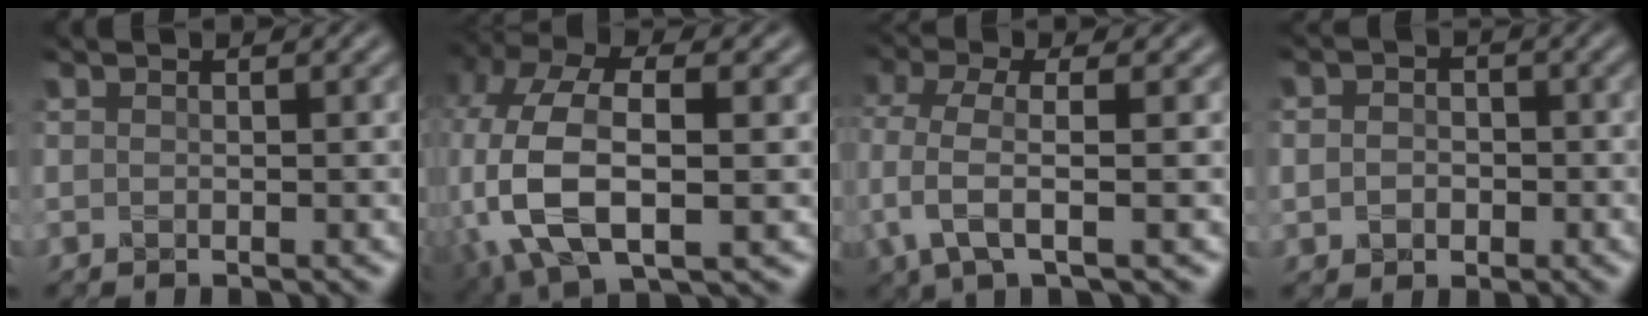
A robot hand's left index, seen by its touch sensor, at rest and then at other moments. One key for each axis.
{"total": 10.2, "fx": -0.9, "fy": 6.2, "fz": 8.1, "tx": -0.182, "ty": -0.007, "tz": -0.017}
{"total": 3.6, "fx": 0.0, "fy": 1.1, "fz": 3.4, "tx": -0.082, "ty": -0.001, "tz": -0.003}
{"total": 2.1, "fx": -0.3, "fy": 1.9, "fz": 0.9, "tx": -0.007, "ty": 0.001, "tz": -0.014}